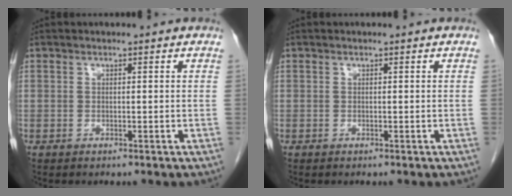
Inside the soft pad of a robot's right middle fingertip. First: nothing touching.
{"total": 0.0}